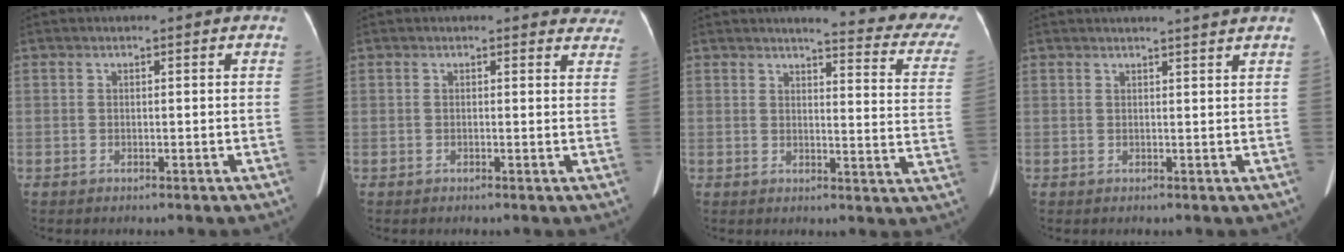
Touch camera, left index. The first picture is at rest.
{"total": 5.1, "force": [4.7, 2.0, 0.0], "torque": [0.031, -0.015, 0.016]}
{"total": 16.5, "force": [15.1, 1.2, 6.4], "torque": [-0.060, -0.092, 0.147]}
{"total": 4.6, "force": [4.2, -0.8, 1.6], "torque": [-0.020, 0.005, 0.042]}